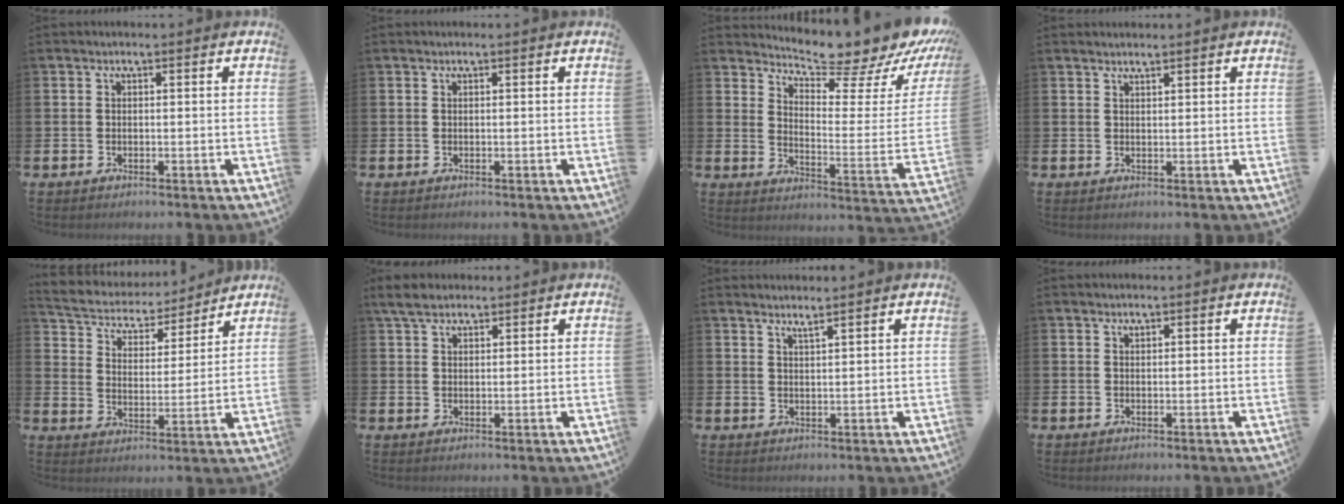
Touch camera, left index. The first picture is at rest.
{"total": 0.0}
{"total": 7.8, "force": [7.6, 1.2, 1.6], "torque": [-0.037, -0.081, 0.122]}
{"total": 1.2, "force": [1.2, 0.0, 0.1], "torque": [0.007, -0.005, 0.021]}
{"total": 5.2, "force": [4.9, 1.7, 0.4], "torque": [-0.043, -0.041, 0.080]}
{"total": 4.2, "force": [3.4, 1.7, 1.7], "torque": [-0.032, -0.005, 0.062]}
{"total": 2.2, "force": [2.1, -0.3, 0.2], "torque": [-0.004, -0.012, 0.038]}
{"total": 0.6, "force": [0.6, 0.2, 0.1], "torque": [0.008, -0.003, 0.008]}